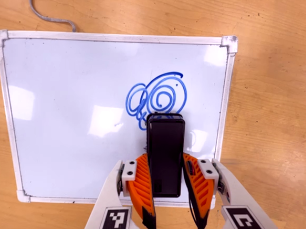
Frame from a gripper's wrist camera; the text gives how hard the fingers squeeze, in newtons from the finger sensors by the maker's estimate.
{"total": 5.0, "left": 3.4, "right": 6.6}